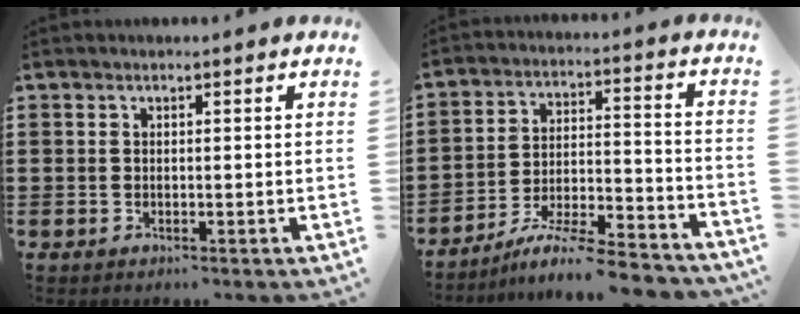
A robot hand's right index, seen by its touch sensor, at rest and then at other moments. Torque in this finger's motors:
{"motor_torque": [0.80, 0.79, 0.22, 0.02]}